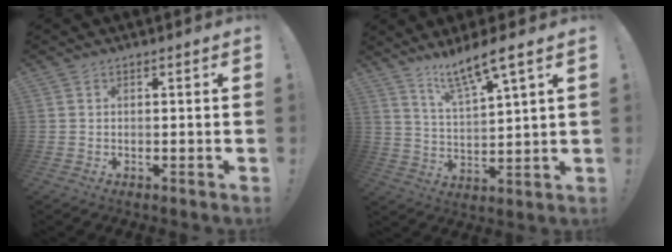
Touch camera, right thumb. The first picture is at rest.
{"total": 10.2, "force": [8.2, 0.7, 6.0], "torque": [-0.110, -0.047, 0.137]}